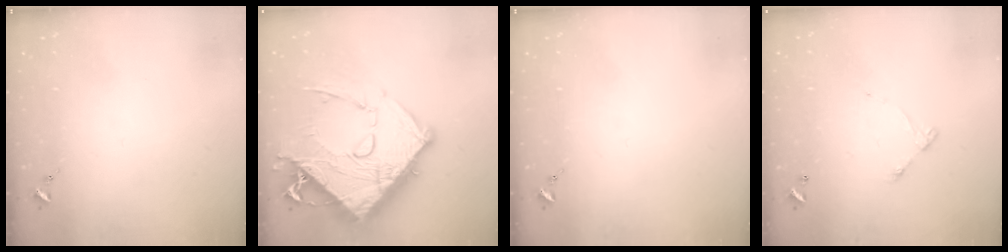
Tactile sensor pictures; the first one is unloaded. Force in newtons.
{"total": 25.7, "press": 25.6, "slide": 2.6}
{"total": 0.0}
{"total": 4.2, "press": 4.2, "slide": 0.2}